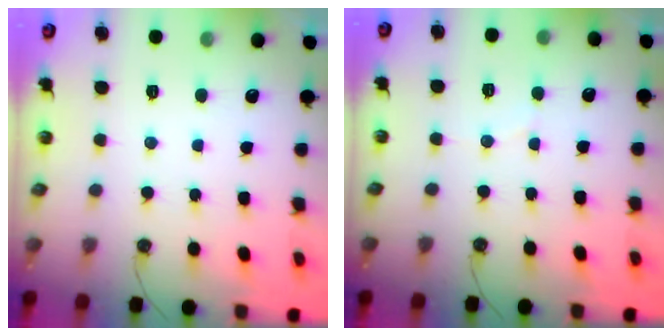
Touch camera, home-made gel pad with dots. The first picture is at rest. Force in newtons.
{"total": 3.2, "press": 3.2, "slide": 0.2}